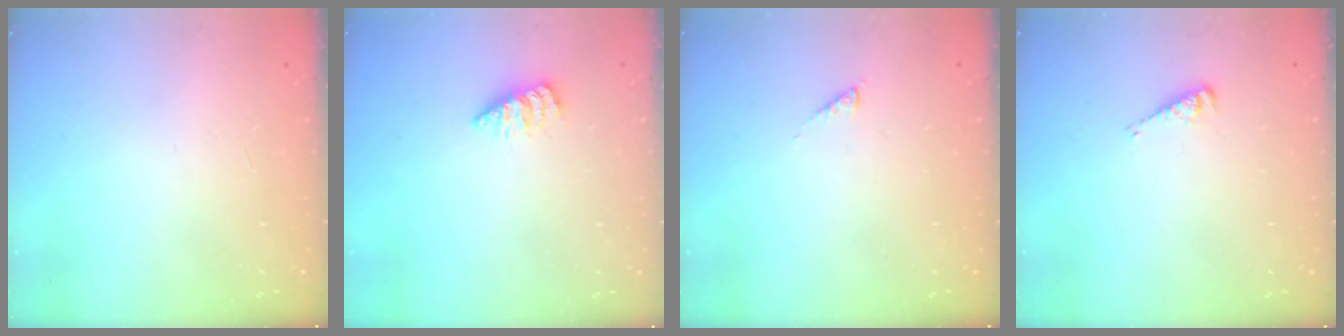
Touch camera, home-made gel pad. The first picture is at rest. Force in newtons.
{"total": 2.8, "press": 2.7, "slide": 0.3}
{"total": 1.6, "press": 1.5, "slide": 0.3}
{"total": 3.2, "press": 3.1, "slide": 0.4}